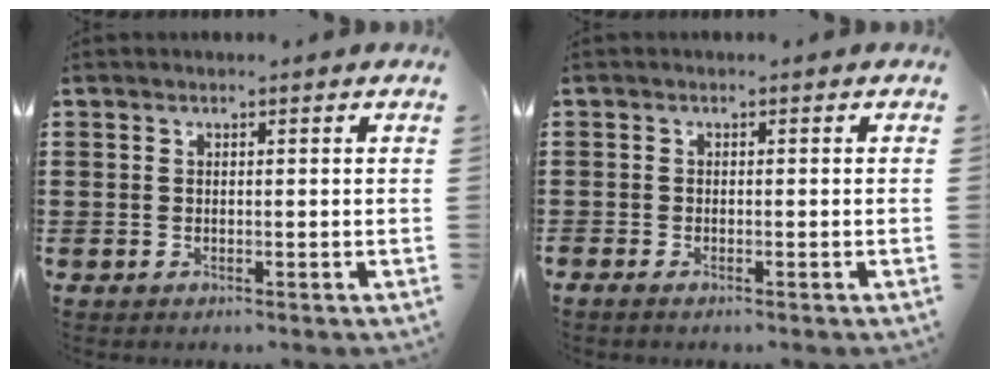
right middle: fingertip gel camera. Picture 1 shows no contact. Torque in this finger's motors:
{"motor_torque": [0.13, 0.11, -0.07, 0.01]}